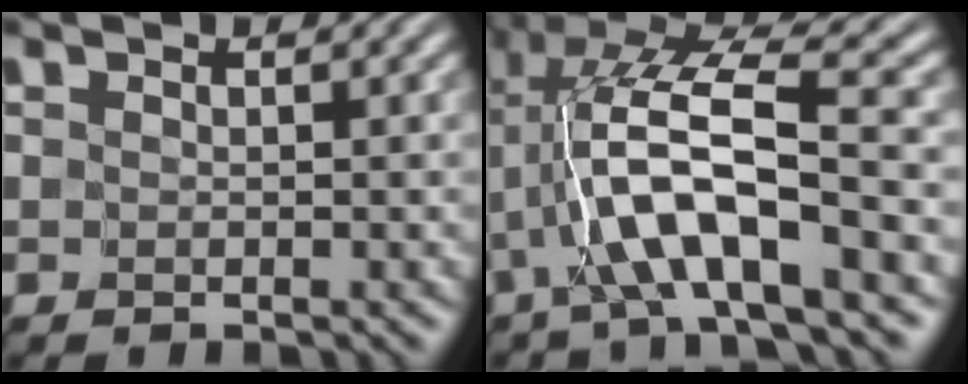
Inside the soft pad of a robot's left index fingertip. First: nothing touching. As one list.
[{"total": 8.7, "force": [-2.1, 2.3, 8.2], "torque": [-0.156, 0.019, -0.039]}]